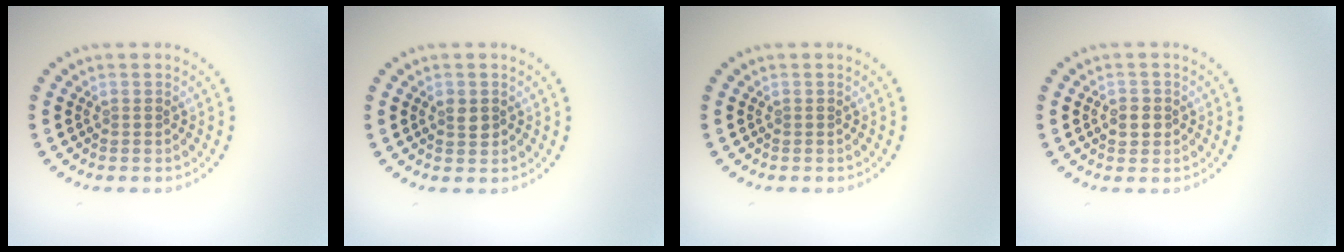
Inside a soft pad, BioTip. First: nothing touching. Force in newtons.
{"total": 1.4, "press": 1.4, "slide": 0.2}
{"total": 0.0}
{"total": 1.7, "press": 1.7, "slide": 0.1}